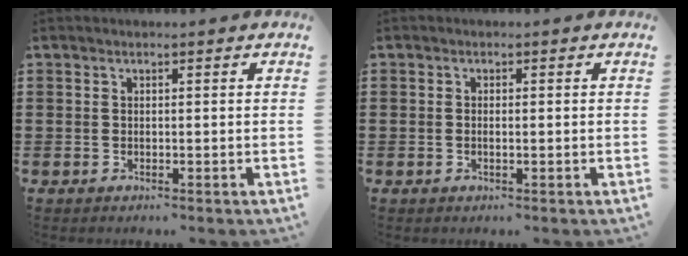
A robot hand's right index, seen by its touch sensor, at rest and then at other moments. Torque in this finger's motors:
{"motor_torque": [-0.80, 1.34, -0.02, -0.01]}